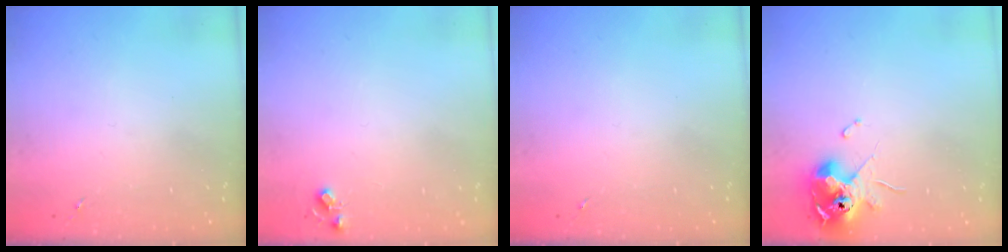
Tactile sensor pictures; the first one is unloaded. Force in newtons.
{"total": 5.1, "press": 5.1, "slide": 0.7}
{"total": 0.0}
{"total": 10.8, "press": 10.7, "slide": 1.7}